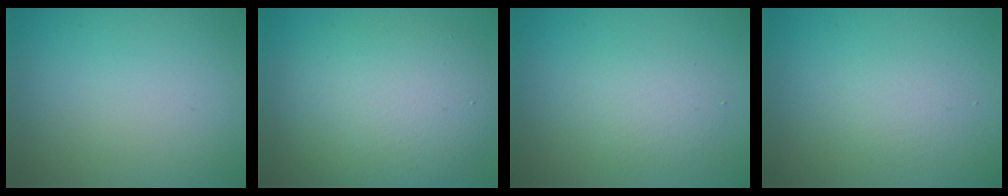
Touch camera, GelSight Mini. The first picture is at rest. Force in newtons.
{"total": 7.5, "press": 7.5, "slide": 0.4}
{"total": 2.2, "press": 2.2, "slide": 0.1}
{"total": 1.4, "press": 1.4, "slide": 0.1}